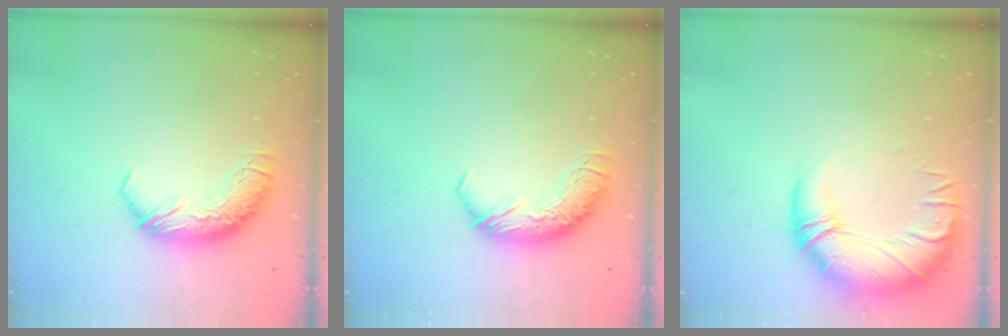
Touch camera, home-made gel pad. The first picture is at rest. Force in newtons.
{"total": 0.0}
{"total": 3.9, "press": 1.8, "slide": 3.4}